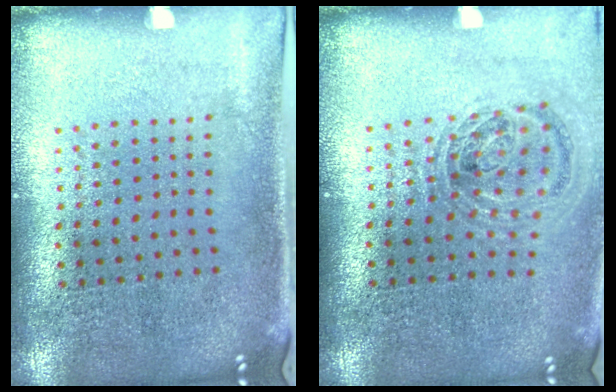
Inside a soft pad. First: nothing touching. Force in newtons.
{"total": 0.9, "press": 0.9, "slide": 0.3}